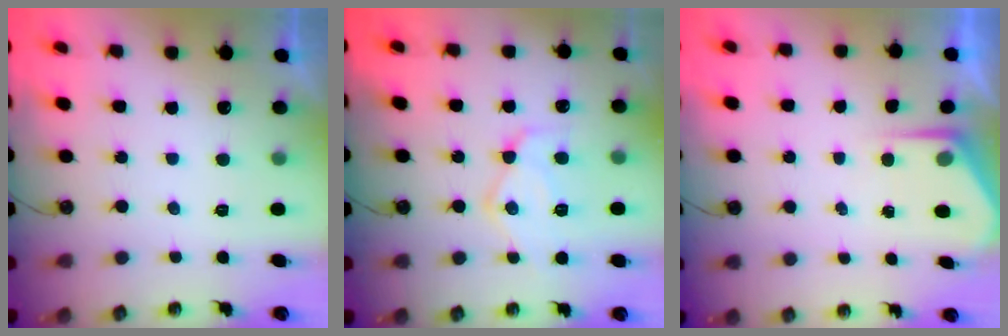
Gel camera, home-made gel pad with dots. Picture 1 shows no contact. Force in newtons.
{"total": 14.7, "press": 14.7, "slide": 1.0}
{"total": 3.1, "press": 3.0, "slide": 0.4}